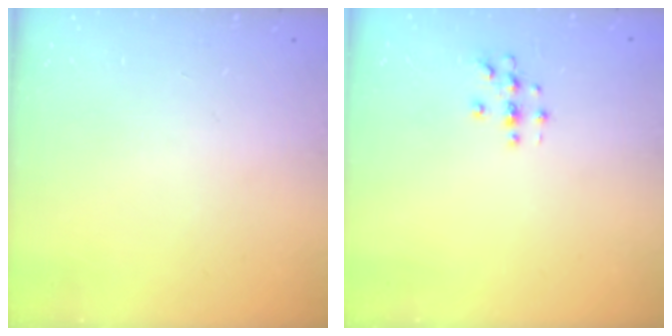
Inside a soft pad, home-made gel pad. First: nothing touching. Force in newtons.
{"total": 2.9, "press": 2.9, "slide": 0.3}